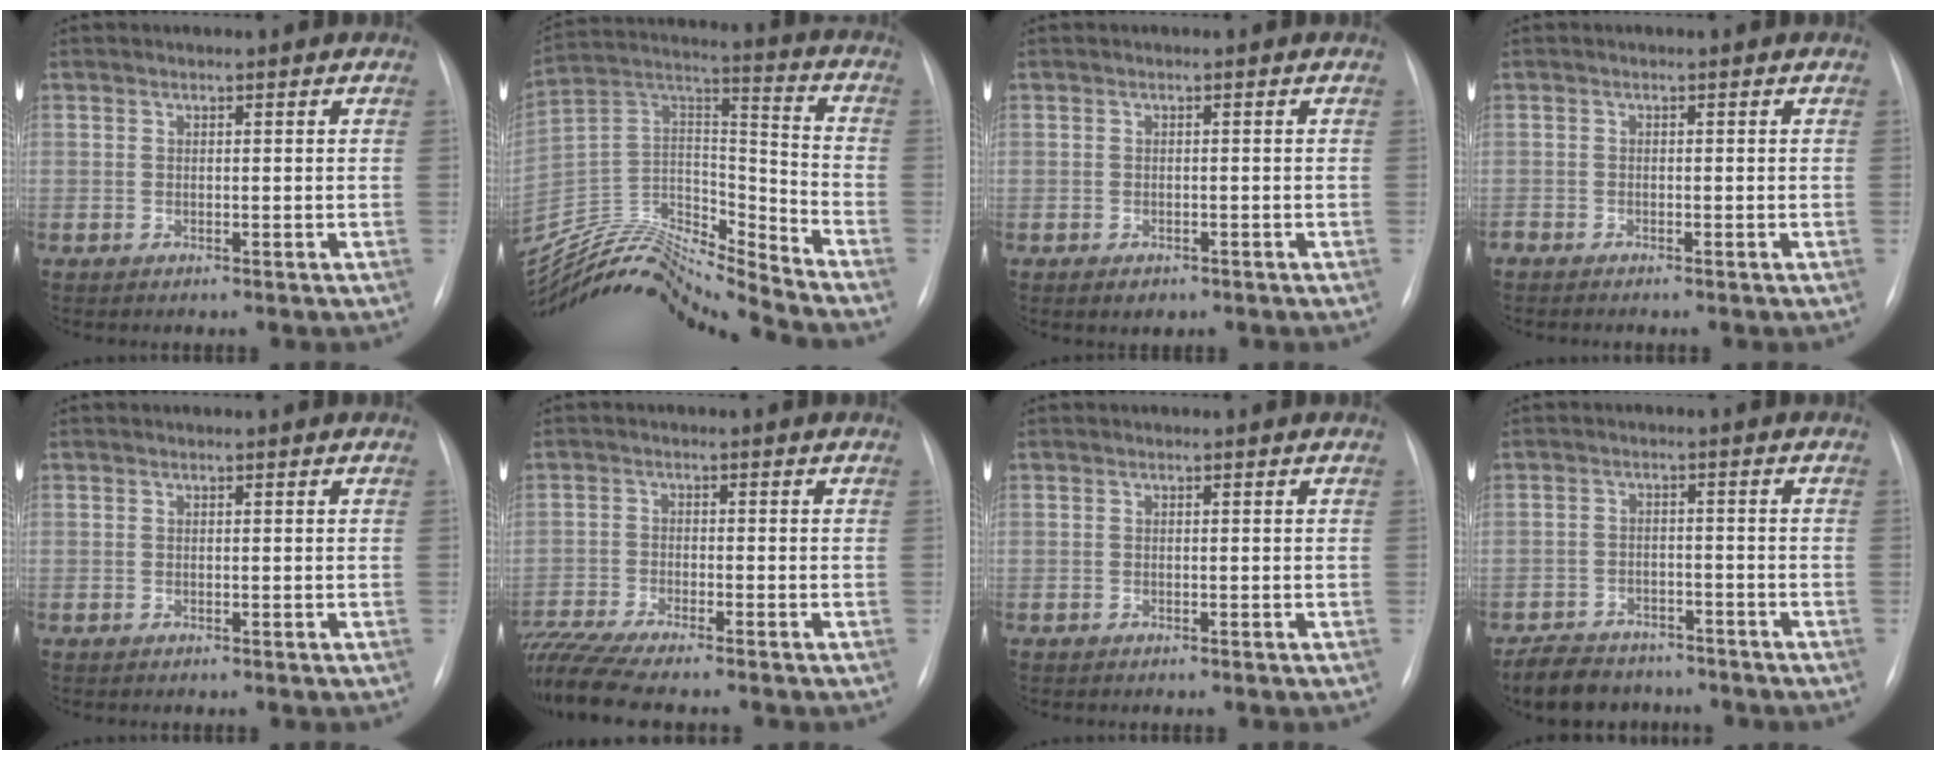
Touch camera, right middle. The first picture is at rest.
{"total": 17.9, "force": [-17.3, 0.7, 4.5], "torque": [-0.069, 0.061, -0.307]}
{"total": 2.1, "force": [-1.2, 1.3, 1.1], "torque": [-0.016, 0.000, -0.006]}
{"total": 1.3, "force": [-1.2, 0.3, 0.3], "torque": [-0.007, -0.002, -0.018]}
{"total": 0.0}
{"total": 9.6, "force": [-8.5, 0.0, 4.5], "torque": [-0.082, -0.019, -0.142]}
{"total": 0.0}
{"total": 8.8, "force": [-7.5, 4.1, 2.4], "torque": [-0.041, -0.003, -0.111]}